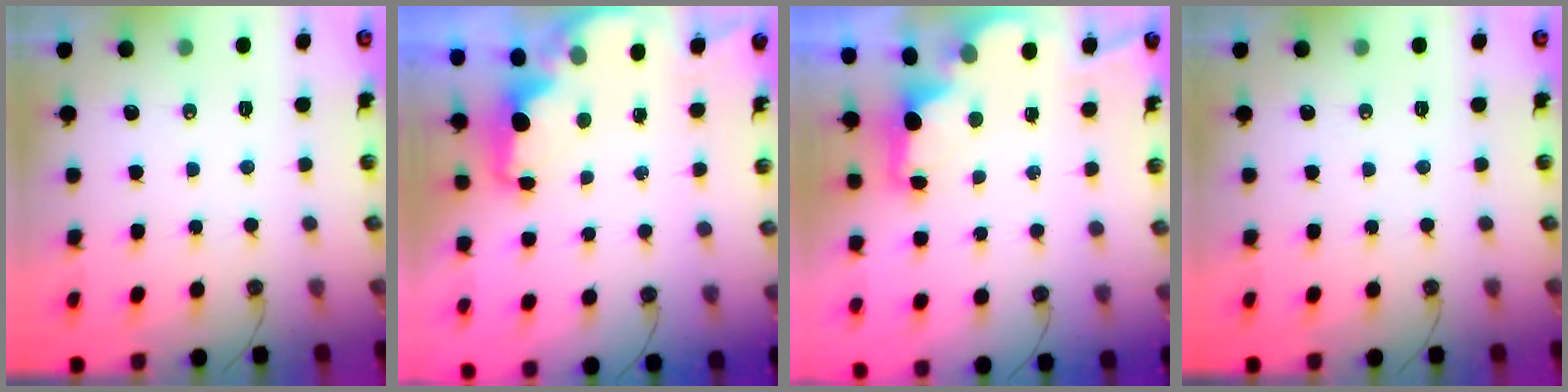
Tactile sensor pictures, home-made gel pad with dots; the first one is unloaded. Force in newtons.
{"total": 2.2, "press": 2.0, "slide": 0.7}
{"total": 2.5, "press": 2.4, "slide": 0.8}
{"total": 0.0}